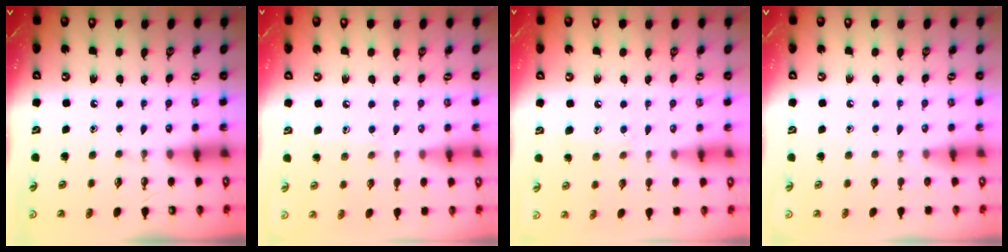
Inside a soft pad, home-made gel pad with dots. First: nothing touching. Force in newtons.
{"total": 6.4, "press": 6.4, "slide": 0.6}
{"total": 5.7, "press": 5.6, "slide": 0.6}
{"total": 0.0}